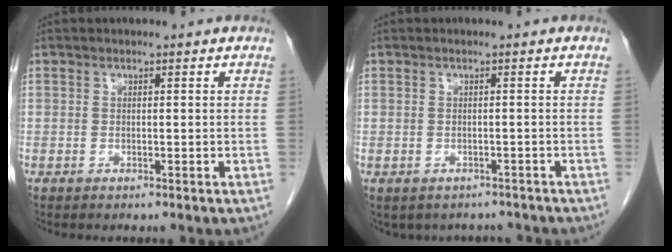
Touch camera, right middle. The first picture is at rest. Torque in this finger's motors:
{"motor_torque": [-0.57, -0.23, -0.08, -0.02]}